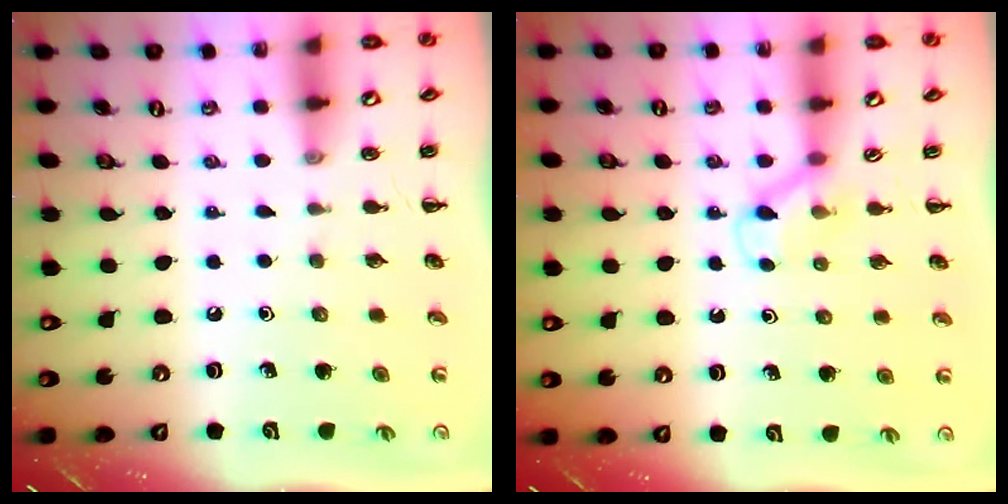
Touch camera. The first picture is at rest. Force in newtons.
{"total": 4.0, "press": 3.8, "slide": 1.2}